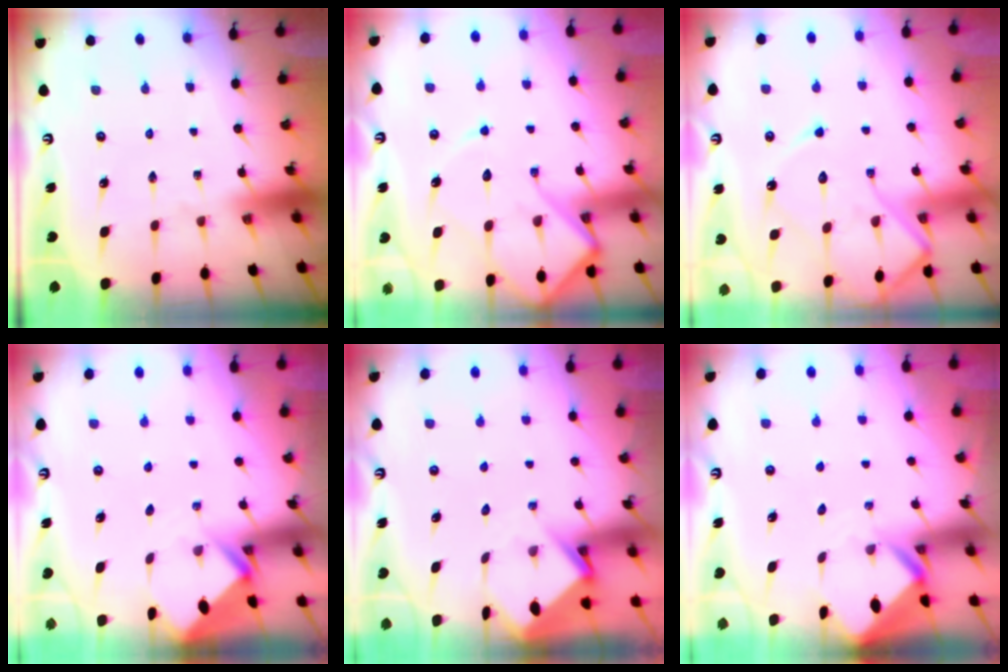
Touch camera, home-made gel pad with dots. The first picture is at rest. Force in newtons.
{"total": 12.8, "press": 12.7, "slide": 1.4}
{"total": 13.9, "press": 13.8, "slide": 1.4}
{"total": 2.5, "press": 2.5, "slide": 0.2}
{"total": 4.0, "press": 4.0, "slide": 0.3}
{"total": 2.9, "press": 2.9, "slide": 0.2}